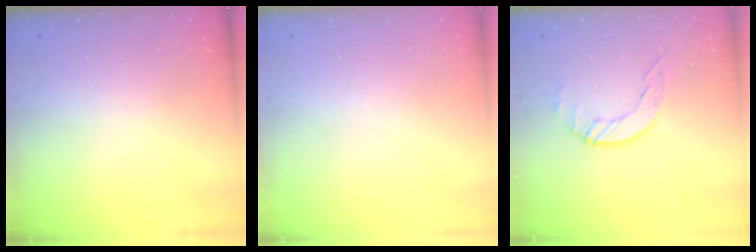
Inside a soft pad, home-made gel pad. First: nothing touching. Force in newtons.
{"total": 0.0}
{"total": 5.2, "press": 5.2, "slide": 0.5}